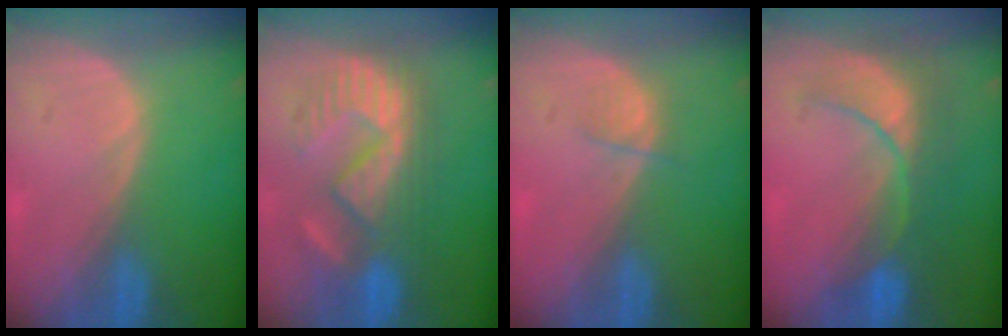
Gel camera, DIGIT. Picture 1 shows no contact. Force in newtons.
{"total": 9.9, "press": 9.8, "slide": 0.9}
{"total": 1.9, "press": 1.7, "slide": 0.8}
{"total": 8.4, "press": 8.1, "slide": 2.3}